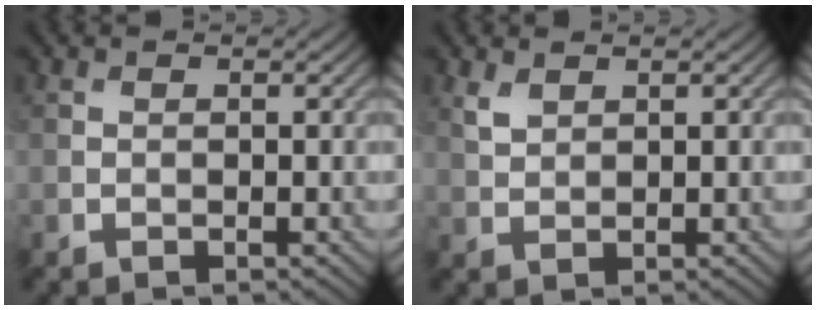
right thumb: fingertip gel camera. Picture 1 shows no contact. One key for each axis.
{"total": 1.7, "fx": 1.2, "fy": 0.8, "fz": 0.9, "tx": -0.026, "ty": -0.002, "tz": 0.030}